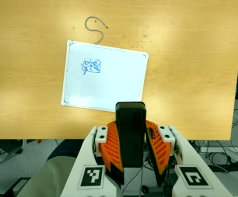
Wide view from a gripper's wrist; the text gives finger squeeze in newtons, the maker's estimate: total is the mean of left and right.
{"total": 9.7, "left": 8.1, "right": 11.3}